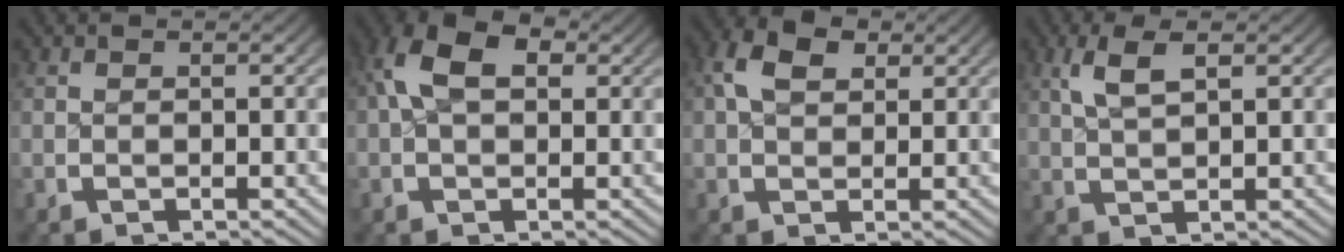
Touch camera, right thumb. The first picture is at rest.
{"total": 5.4, "force": [1.8, 3.2, 4.0], "torque": [-0.081, 0.004, 0.030]}
{"total": 4.2, "force": [2.1, 2.4, 2.7], "torque": [-0.047, 0.002, 0.039]}
{"total": 3.3, "force": [2.0, 0.7, 2.6], "torque": [-0.051, 0.009, 0.045]}